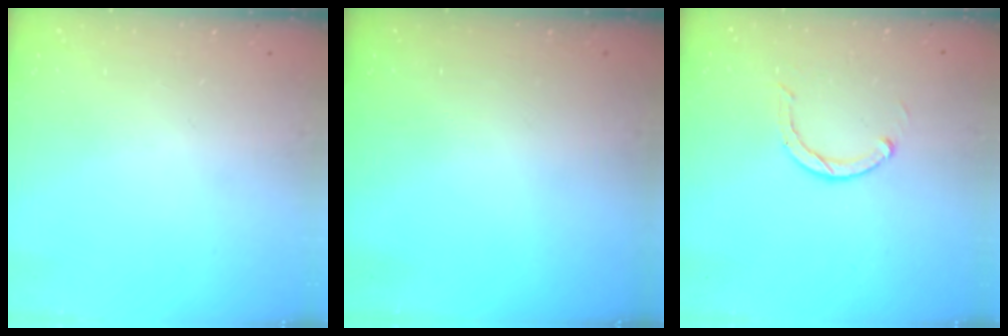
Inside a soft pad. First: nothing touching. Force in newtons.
{"total": 0.0}
{"total": 2.9, "press": 2.9, "slide": 0.4}